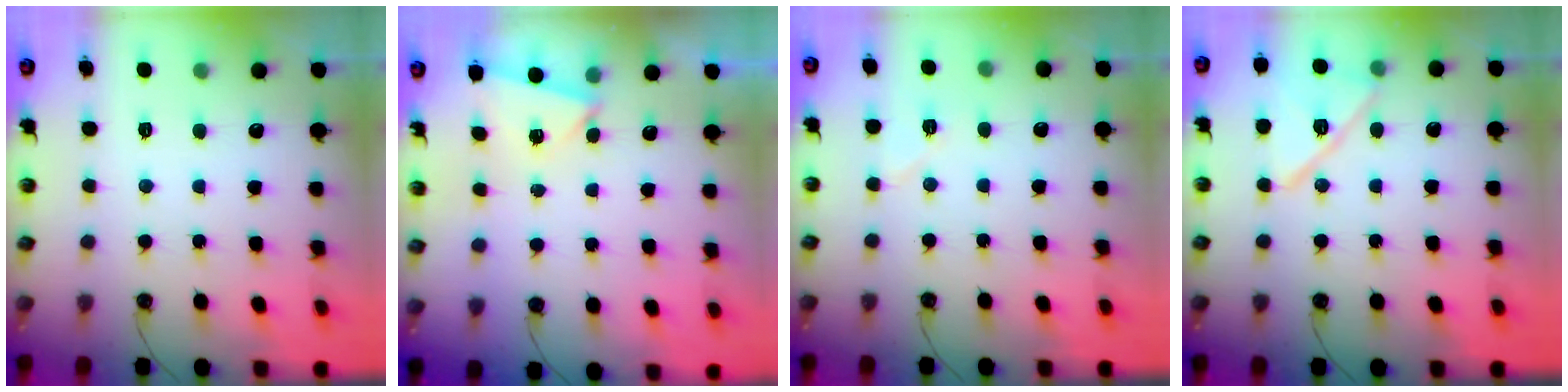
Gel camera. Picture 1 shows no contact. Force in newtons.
{"total": 3.0, "press": 2.4, "slide": 1.7}
{"total": 5.6, "press": 5.3, "slide": 1.7}
{"total": 13.5, "press": 13.5, "slide": 0.4}